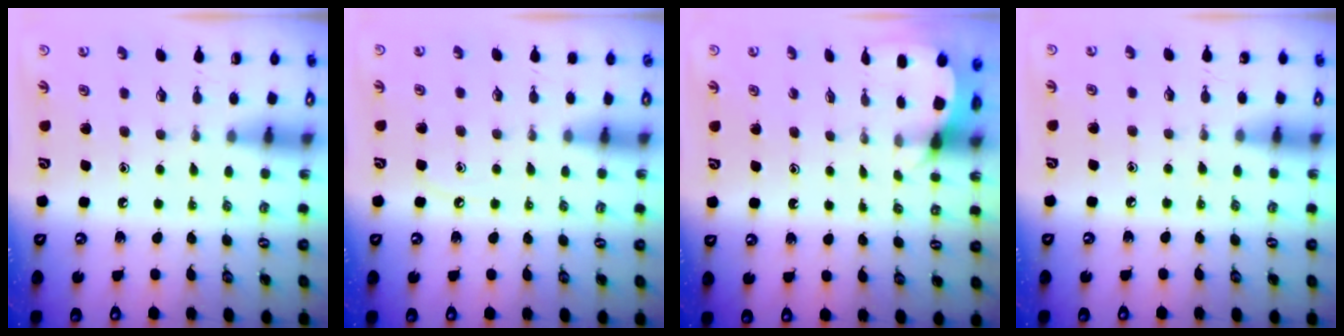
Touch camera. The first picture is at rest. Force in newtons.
{"total": 4.4, "press": 4.3, "slide": 0.7}
{"total": 2.5, "press": 2.5, "slide": 0.1}
{"total": 5.0, "press": 5.0, "slide": 0.6}